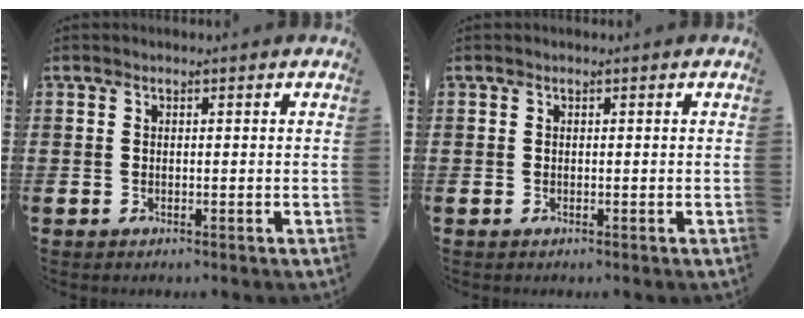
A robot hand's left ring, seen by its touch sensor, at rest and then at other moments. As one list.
[{"total": 0.0}]